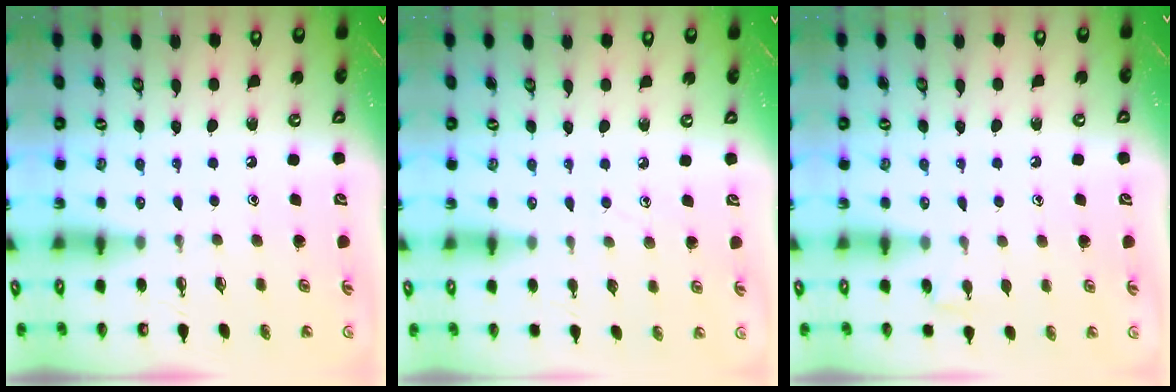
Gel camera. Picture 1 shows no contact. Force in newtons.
{"total": 2.9, "press": 2.8, "slide": 0.2}
{"total": 5.9, "press": 5.9, "slide": 0.5}